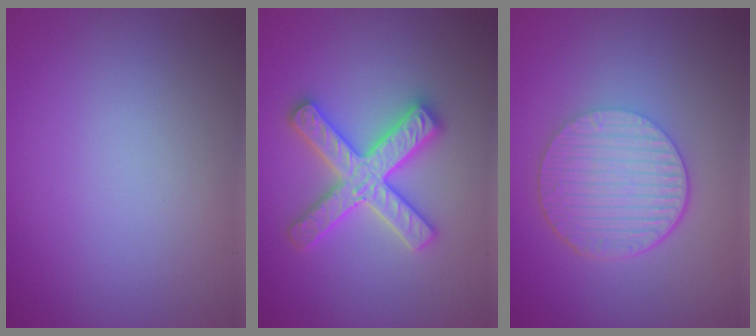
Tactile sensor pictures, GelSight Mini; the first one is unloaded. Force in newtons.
{"total": 5.0, "press": 4.9, "slide": 0.8}
{"total": 6.4, "press": 4.4, "slide": 4.7}